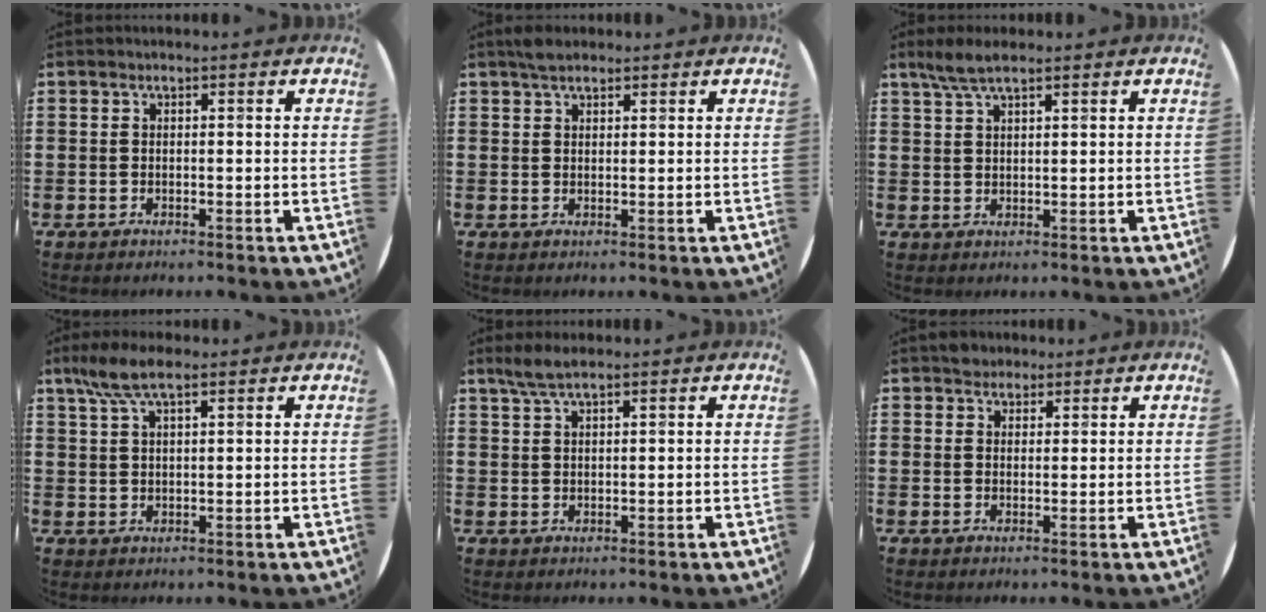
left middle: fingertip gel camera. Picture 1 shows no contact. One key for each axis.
{"total": 2.1, "fx": 1.8, "fy": 0.8, "fz": 0.8, "tx": -0.011, "ty": 0.002, "tz": 0.031}
{"total": 3.6, "fx": 2.7, "fy": 0.7, "fz": 2.3, "tx": -0.050, "ty": 0.005, "tz": 0.048}
{"total": 5.6, "fx": 3.9, "fy": 1.7, "fz": 3.8, "tx": -0.083, "ty": 0.004, "tz": 0.069}
{"total": 3.0, "fx": 2.2, "fy": 0.5, "fz": 1.9, "tx": -0.040, "ty": 0.004, "tz": 0.040}
{"total": 2.2, "fx": 2.0, "fy": 1.0, "fz": 0.0, "tx": 0.005, "ty": 0.002, "tz": 0.038}